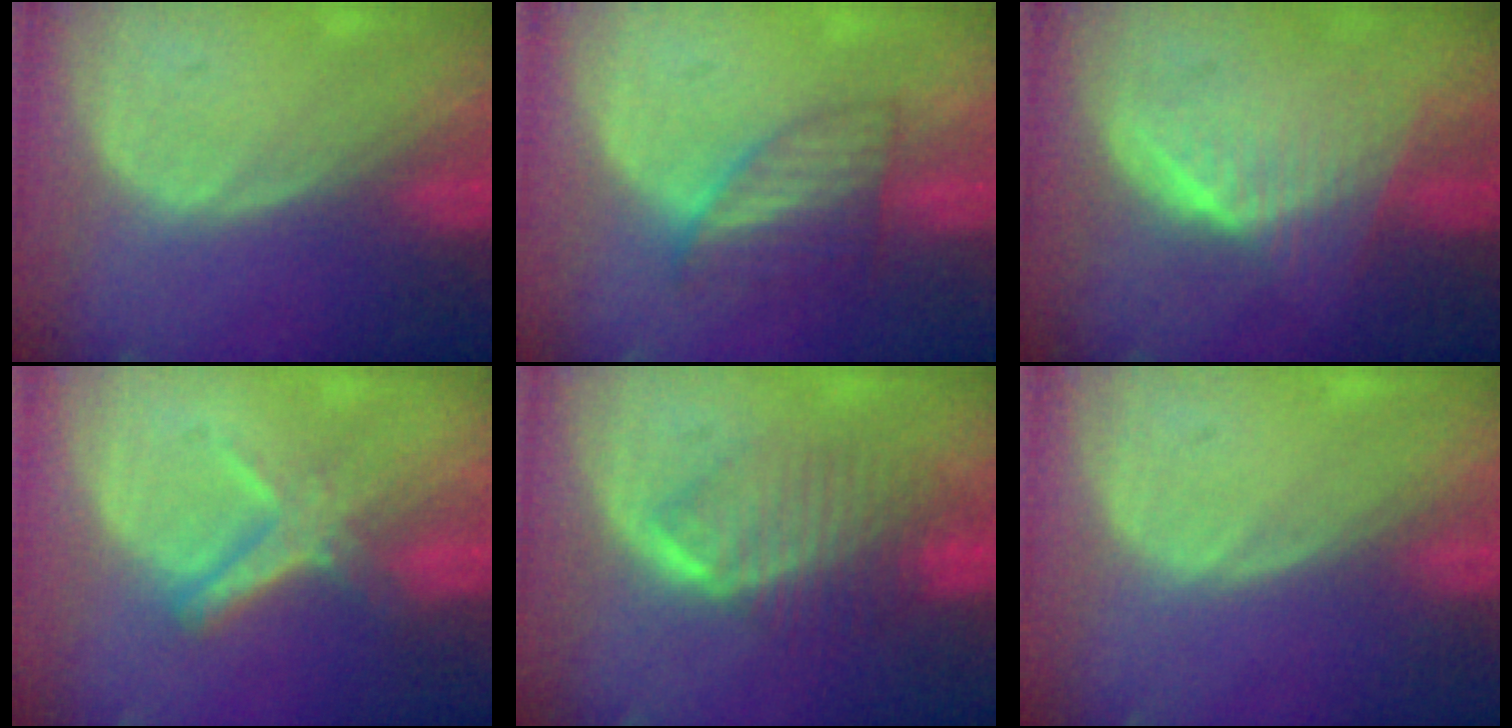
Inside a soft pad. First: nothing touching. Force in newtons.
{"total": 6.0, "press": 5.6, "slide": 2.2}
{"total": 6.4, "press": 6.2, "slide": 1.7}
{"total": 5.5, "press": 5.1, "slide": 2.2}
{"total": 6.6, "press": 6.5, "slide": 1.0}
{"total": 0.0}